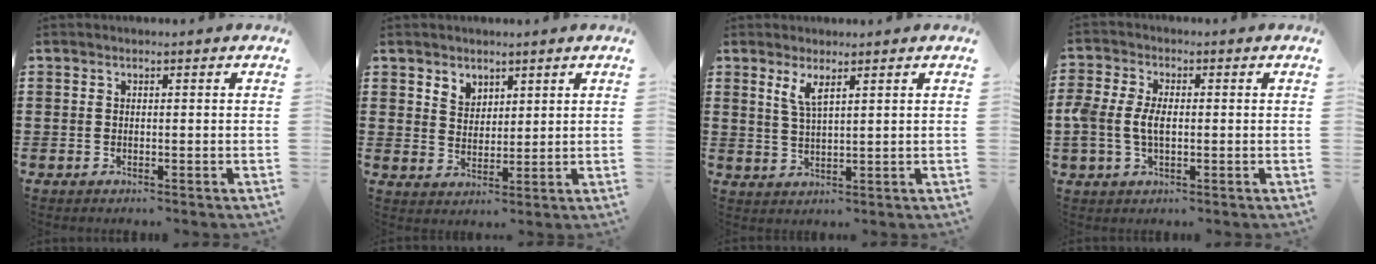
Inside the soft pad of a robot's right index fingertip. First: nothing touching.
{"total": 3.4, "force": [2.6, 2.2, 0.3], "torque": [-0.016, 0.006, 0.049]}
{"total": 3.1, "force": [2.0, 0.7, 2.3], "torque": [-0.051, 0.003, 0.035]}
{"total": 4.8, "force": [-0.5, 2.8, 3.8], "torque": [-0.102, -0.003, -0.017]}